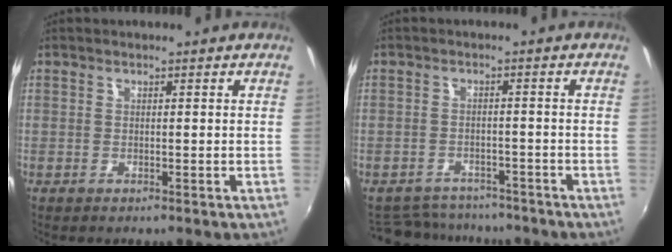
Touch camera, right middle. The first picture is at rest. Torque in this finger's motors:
{"motor_torque": [-0.19, -0.10, -0.05, -0.01]}